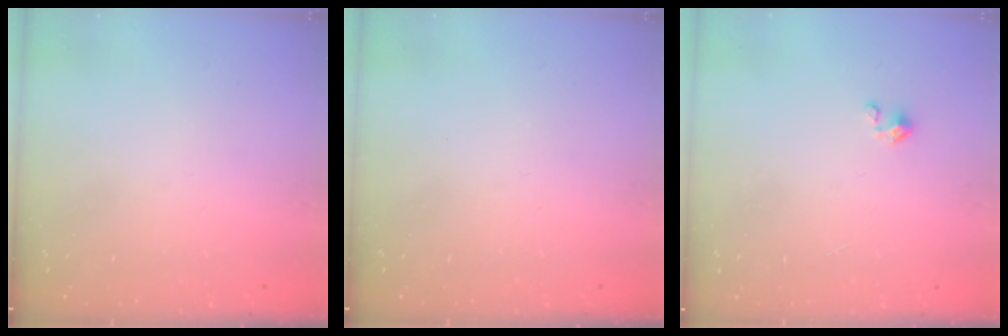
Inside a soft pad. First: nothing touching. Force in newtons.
{"total": 0.0}
{"total": 0.0}